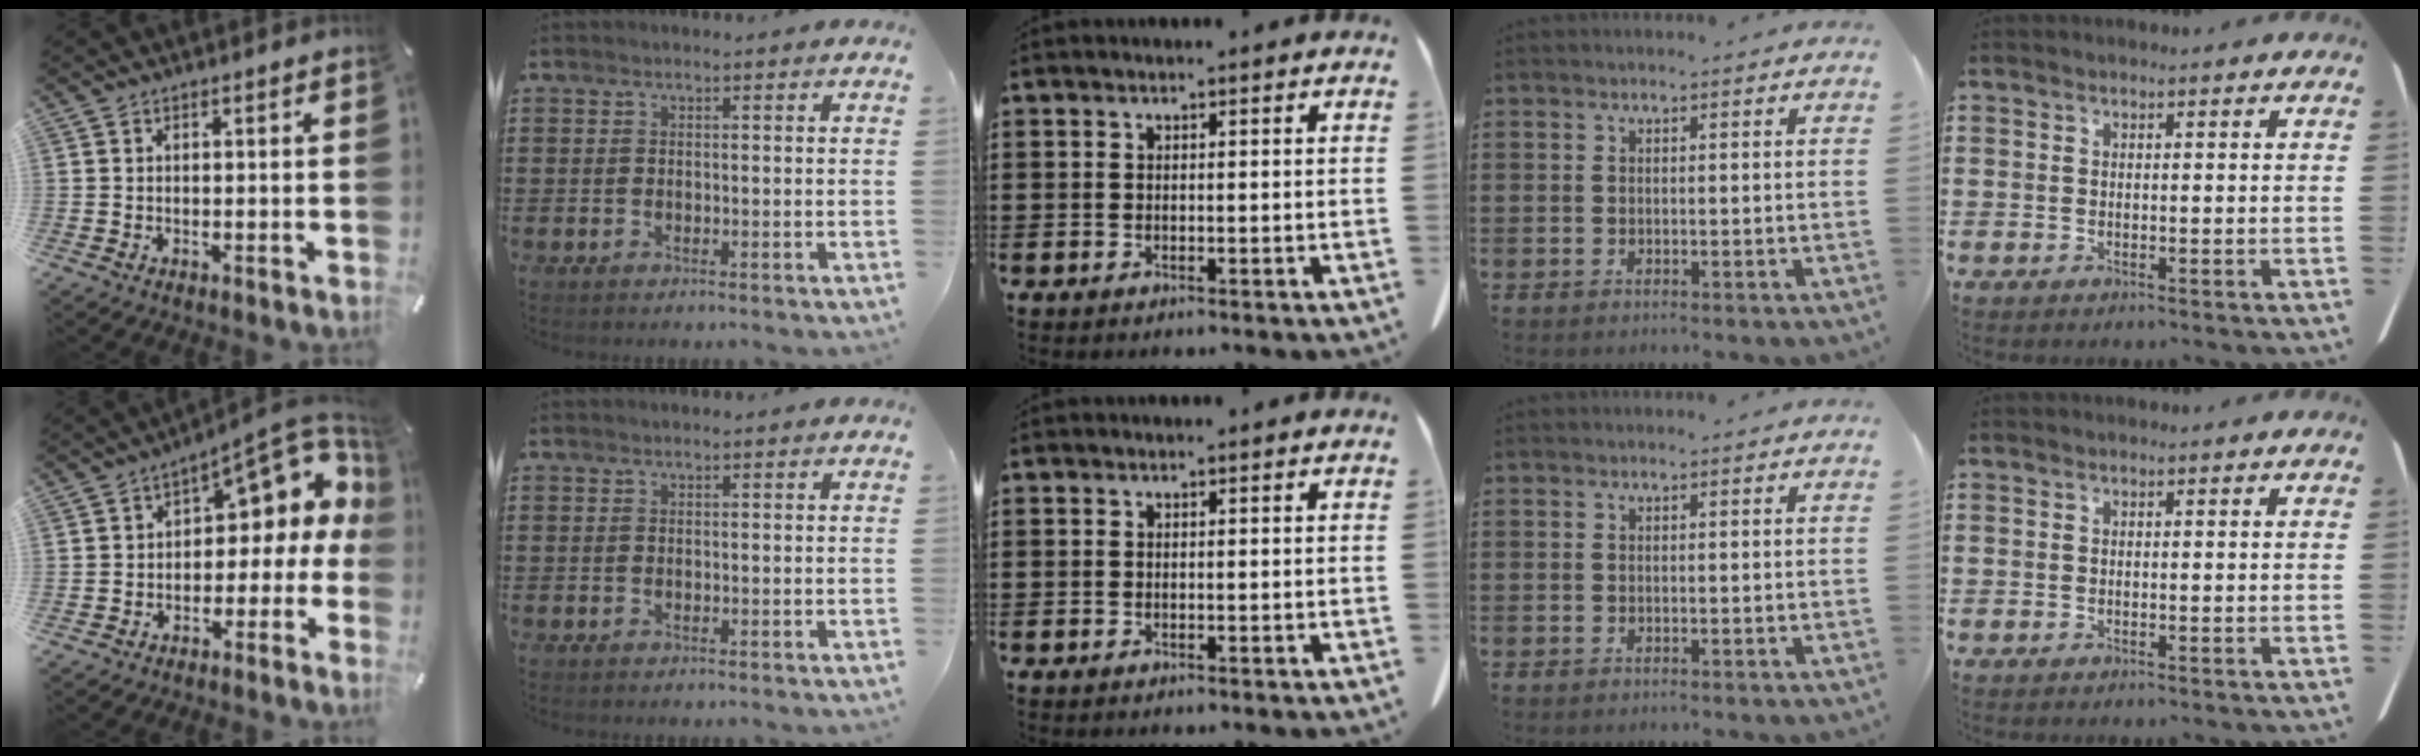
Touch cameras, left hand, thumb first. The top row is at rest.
{"thumb": {"total": 11.3, "force": [5.8, 5.7, 7.9], "torque": [-0.097, -0.050, 0.096]}}